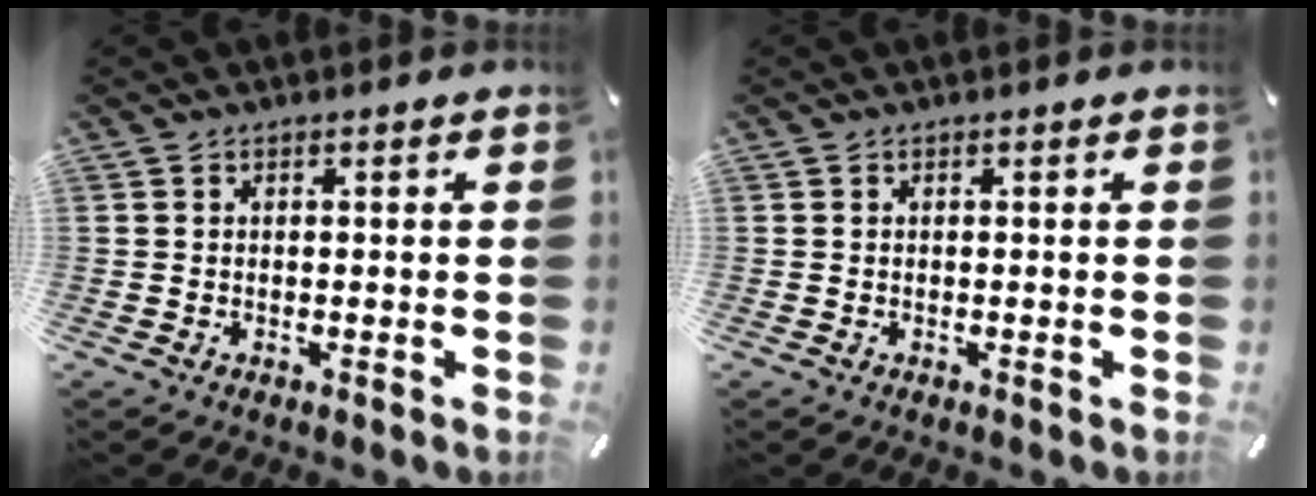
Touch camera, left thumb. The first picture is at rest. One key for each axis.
{"total": 0.0}